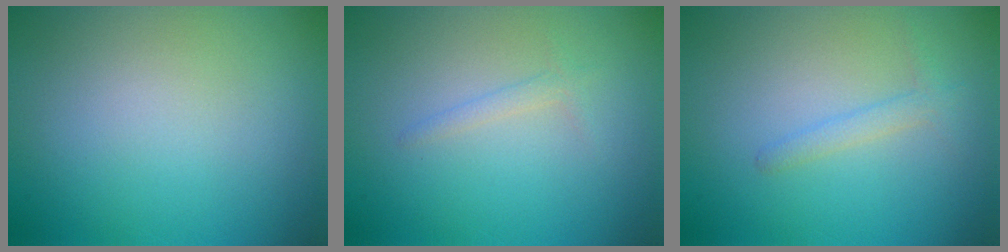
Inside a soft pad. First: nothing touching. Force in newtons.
{"total": 0.9, "press": 0.9, "slide": 0.0}
{"total": 1.3, "press": 1.3, "slide": 0.0}